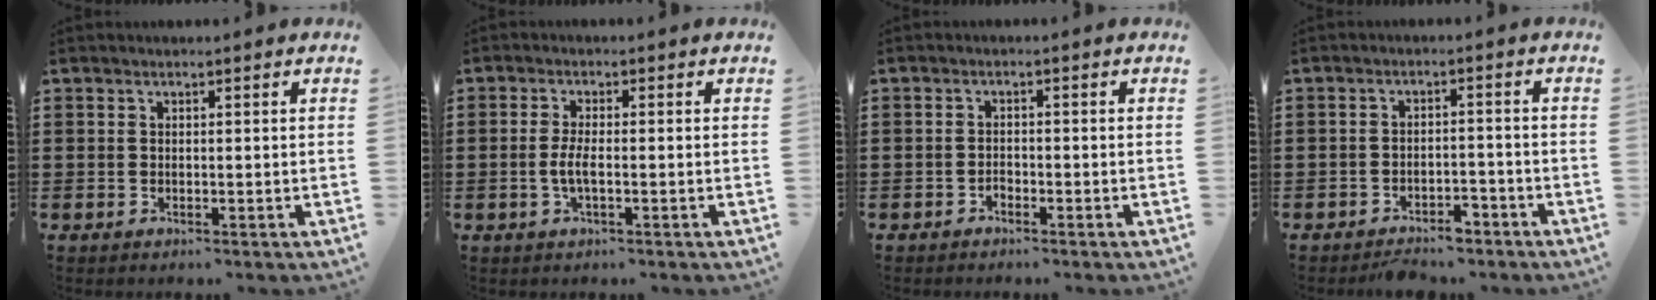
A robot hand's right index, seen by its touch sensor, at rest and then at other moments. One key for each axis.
{"total": 3.0, "fx": -0.7, "fy": 0.6, "fz": 2.9, "tx": -0.072, "ty": -0.007, "tz": -0.019}
{"total": 1.1, "fx": -0.9, "fy": 0.4, "fz": 0.3, "tx": -0.010, "ty": -0.001, "tz": -0.019}
{"total": 2.9, "fx": -2.6, "fy": 0.9, "fz": 0.8, "tx": -0.017, "ty": 0.007, "tz": -0.053}